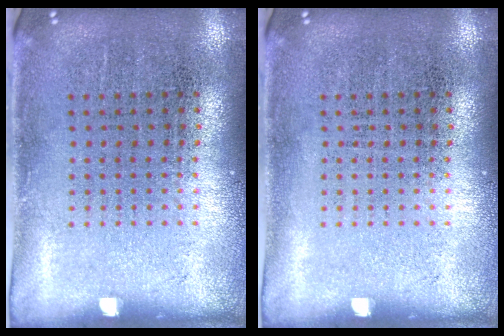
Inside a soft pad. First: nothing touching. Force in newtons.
{"total": 0.0}